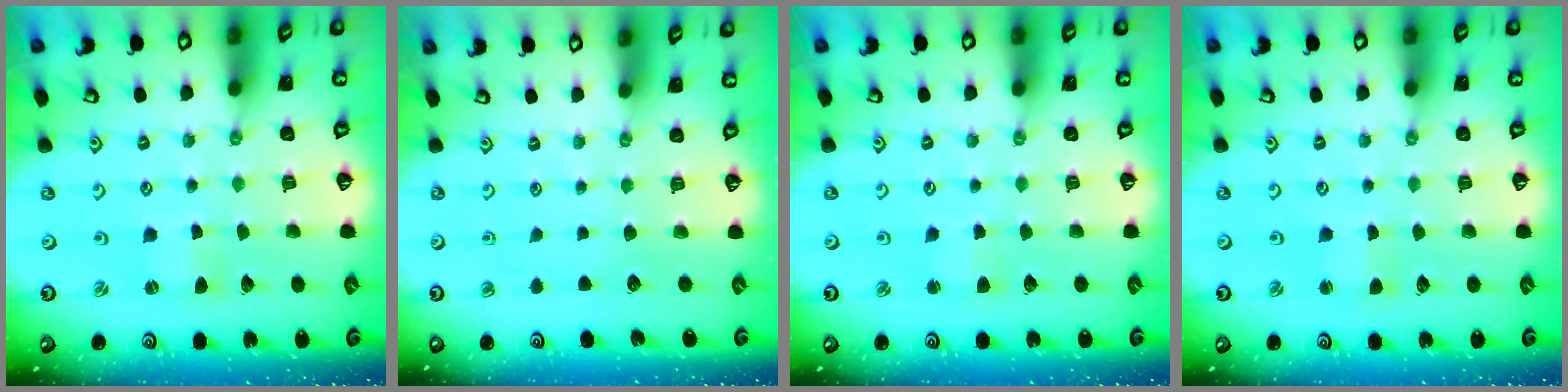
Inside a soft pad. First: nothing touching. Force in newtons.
{"total": 0.0}
{"total": 3.7, "press": 3.7, "slide": 0.3}
{"total": 2.2, "press": 2.2, "slide": 0.2}